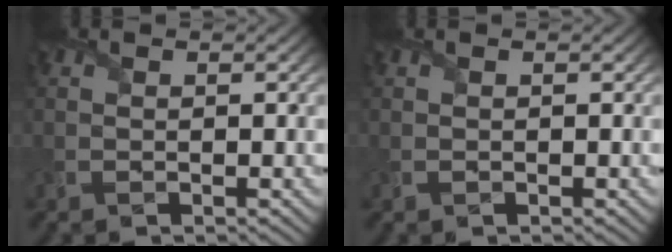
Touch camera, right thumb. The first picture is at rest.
{"total": 0.0}